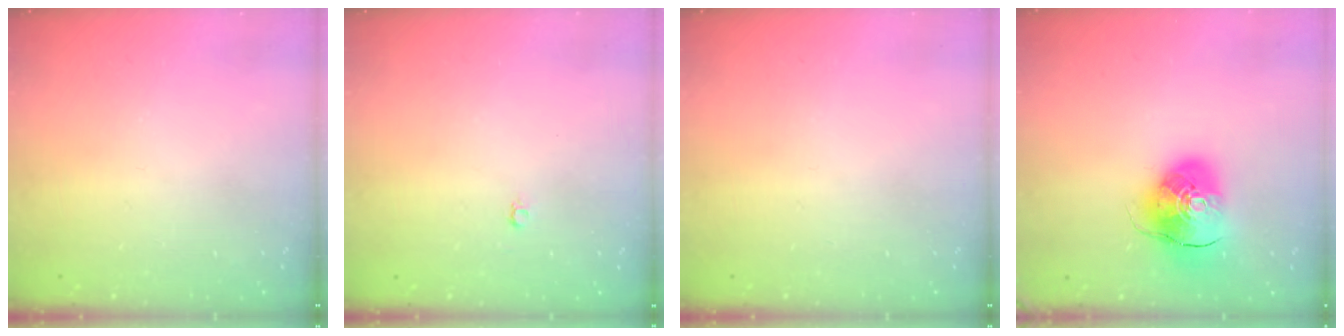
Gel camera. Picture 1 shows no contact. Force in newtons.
{"total": 2.2, "press": 2.2, "slide": 0.2}
{"total": 0.0}
{"total": 10.9, "press": 10.7, "slide": 1.6}